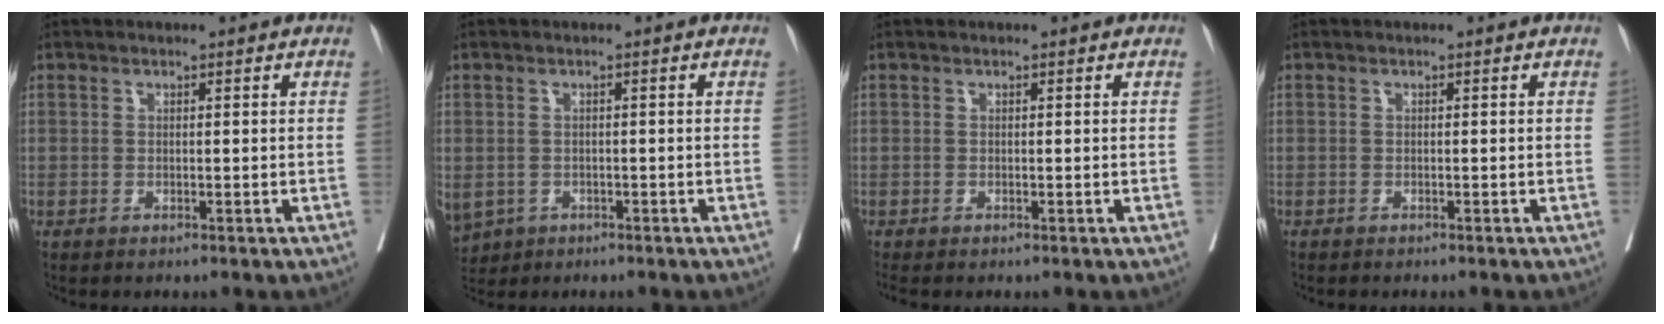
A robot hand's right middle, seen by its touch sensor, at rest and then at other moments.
{"total": 8.9, "force": [-4.3, 7.0, 3.5], "torque": [-0.105, -0.007, -0.058]}
{"total": 0.9, "force": [-0.9, 0.1, 0.3], "torque": [-0.010, -0.005, -0.018]}
{"total": 1.9, "force": [-1.7, 0.4, 0.7], "torque": [-0.015, -0.002, -0.020]}